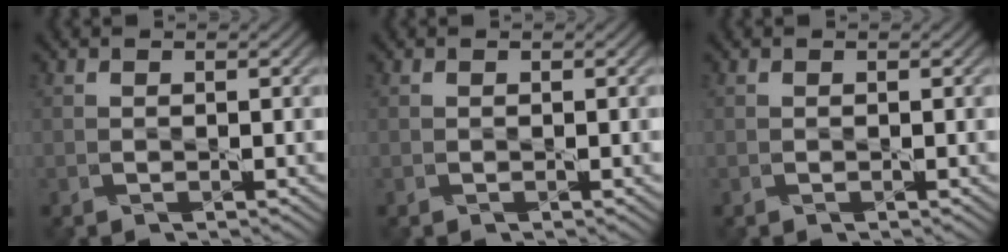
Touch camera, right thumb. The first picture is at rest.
{"total": 0.0}
{"total": 0.0}